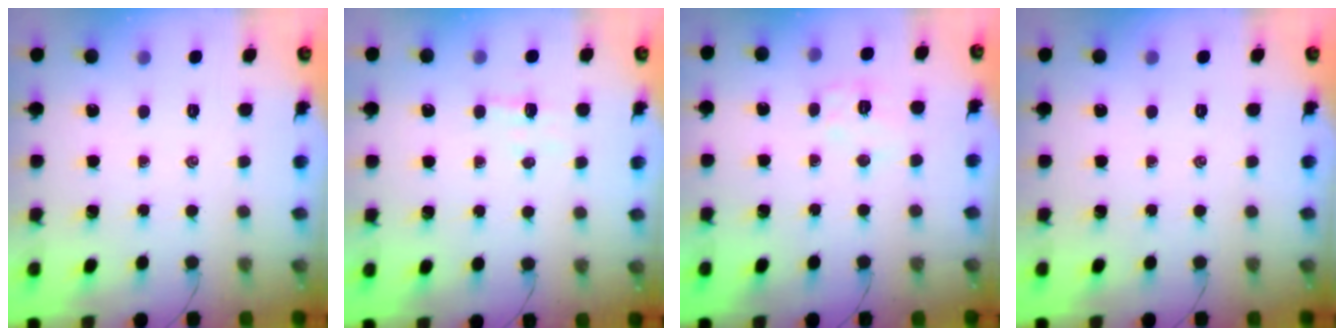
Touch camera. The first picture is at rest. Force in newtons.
{"total": 4.5, "press": 4.3, "slide": 1.3}
{"total": 6.5, "press": 6.4, "slide": 0.6}
{"total": 0.0}